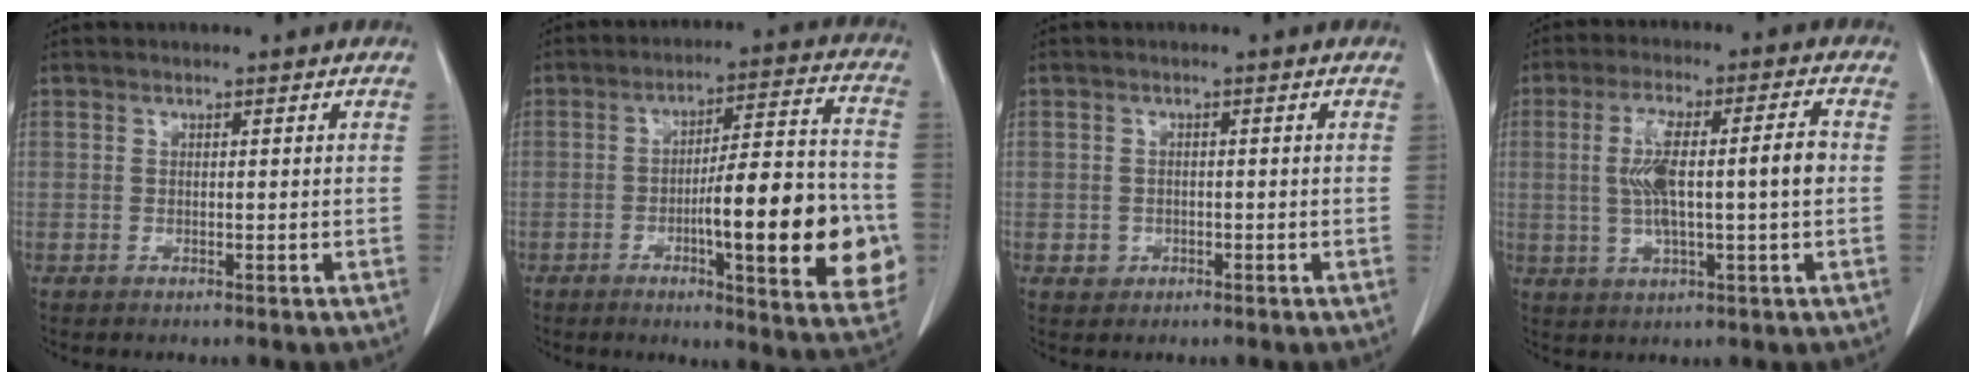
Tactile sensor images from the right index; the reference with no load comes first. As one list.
[{"total": 19.6, "force": [-4.6, 3.3, 18.8], "torque": [-0.208, 0.017, -0.053]}, {"total": 1.7, "force": [-0.6, 1.6, 0.2], "torque": [0.002, 0.007, -0.007]}, {"total": 10.3, "force": [0.2, 1.3, 10.3], "torque": [-0.193, 0.020, 0.007]}]